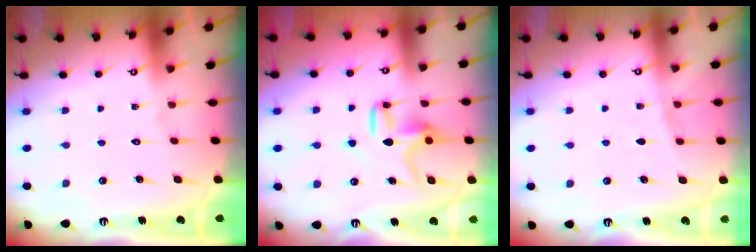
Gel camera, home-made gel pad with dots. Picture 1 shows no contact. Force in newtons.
{"total": 10.2, "press": 10.2, "slide": 0.4}
{"total": 4.7, "press": 4.7, "slide": 0.6}